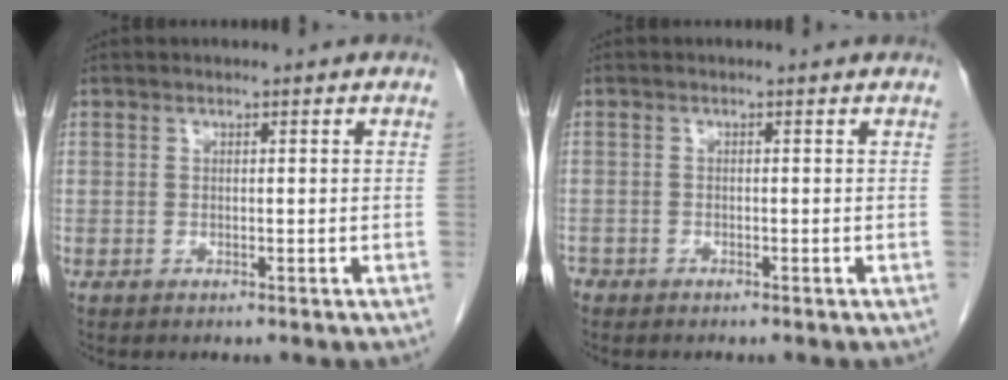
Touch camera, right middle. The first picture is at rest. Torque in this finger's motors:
{"motor_torque": [0.86, -1.28, 0.01, 0.02]}